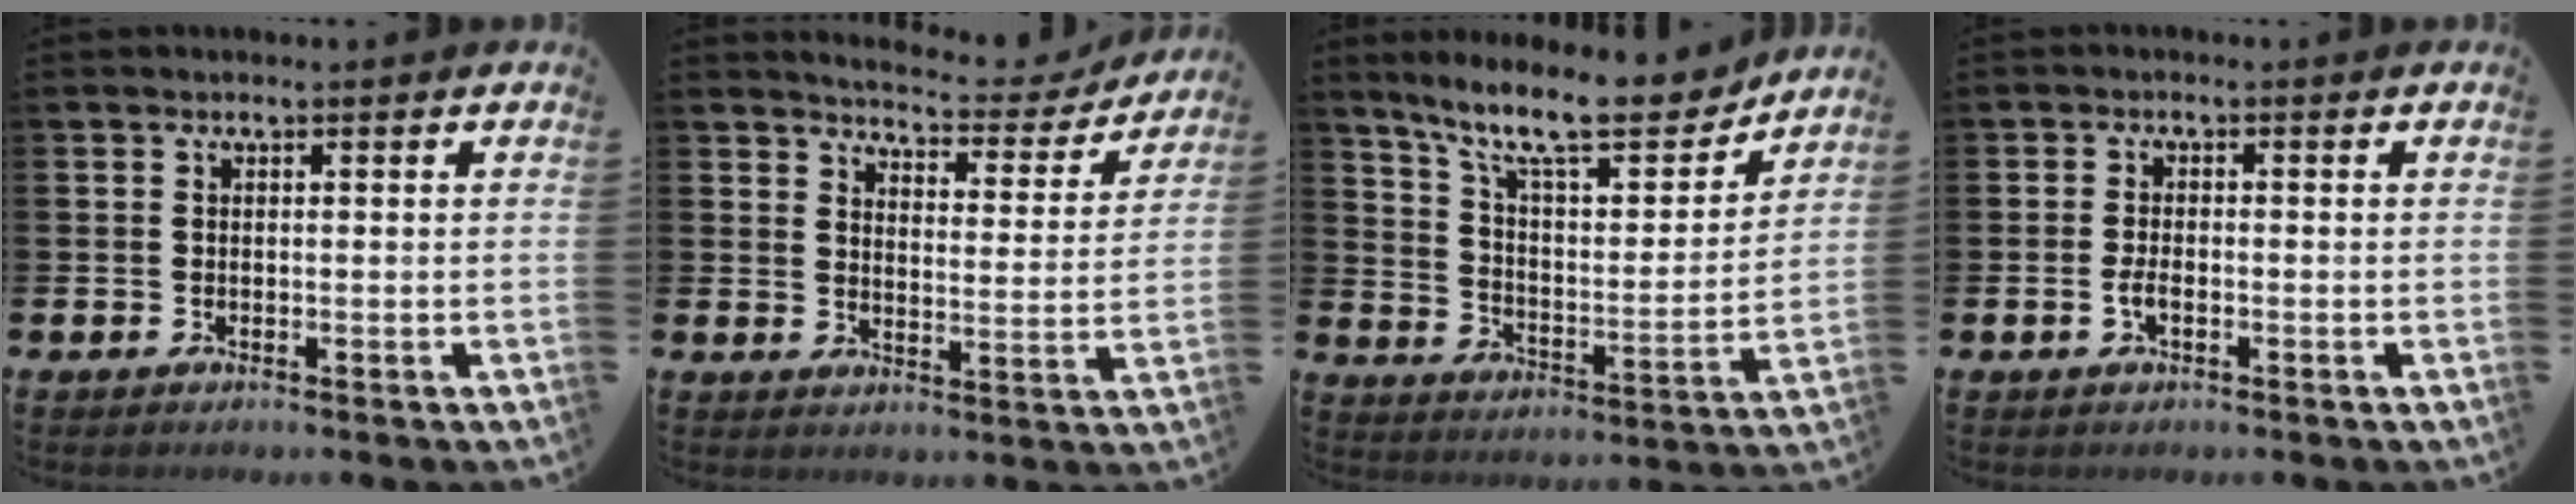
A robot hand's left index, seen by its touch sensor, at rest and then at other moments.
{"total": 5.1, "force": [5.0, 0.7, 0.6], "torque": [-0.022, -0.042, 0.081]}
{"total": 12.9, "force": [10.9, 3.0, 6.2], "torque": [-0.139, -0.067, 0.187]}
{"total": 1.8, "force": [-0.6, 0.8, 1.5], "torque": [-0.037, 0.005, -0.011]}